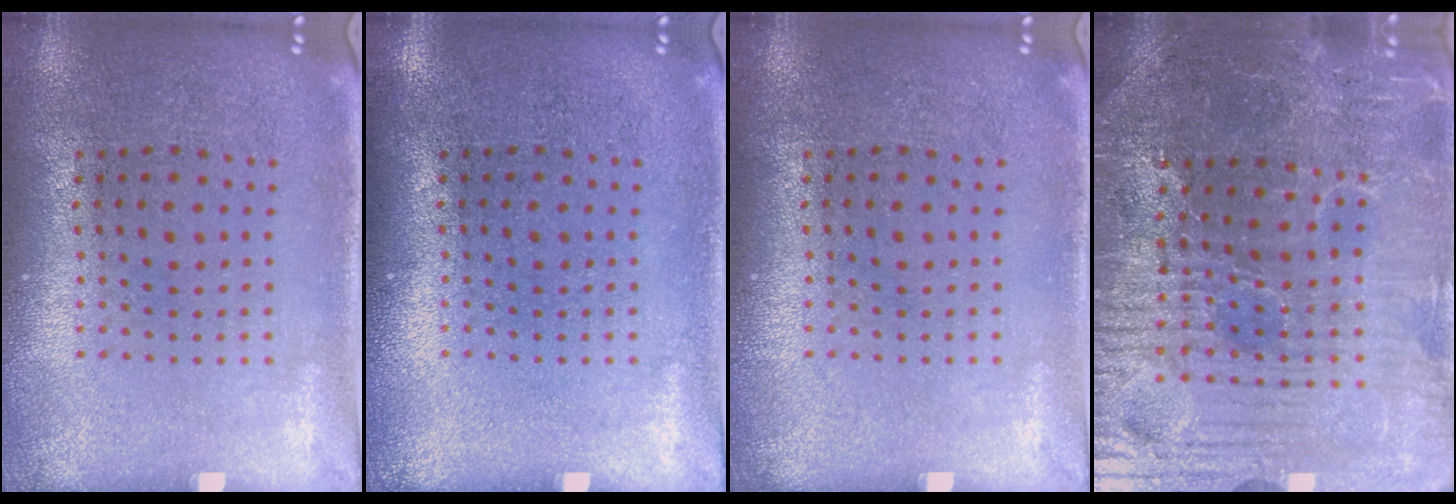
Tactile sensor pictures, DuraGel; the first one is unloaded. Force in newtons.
{"total": 0.0}
{"total": 0.0}
{"total": 4.8, "press": 4.7, "slide": 1.0}